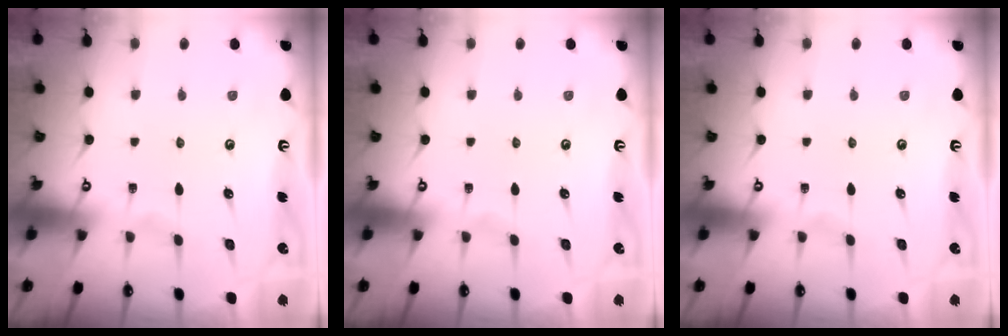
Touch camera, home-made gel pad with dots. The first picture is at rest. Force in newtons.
{"total": 0.0}
{"total": 0.0}